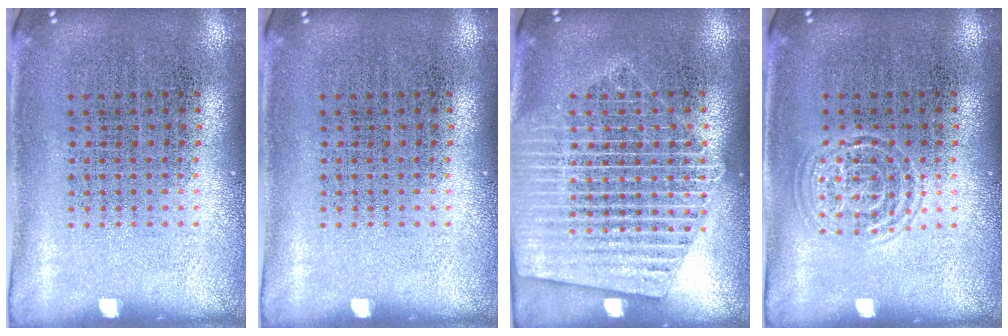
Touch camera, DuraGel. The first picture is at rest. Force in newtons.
{"total": 0.0}
{"total": 2.1, "press": 2.1, "slide": 0.2}
{"total": 1.4, "press": 1.3, "slide": 0.2}